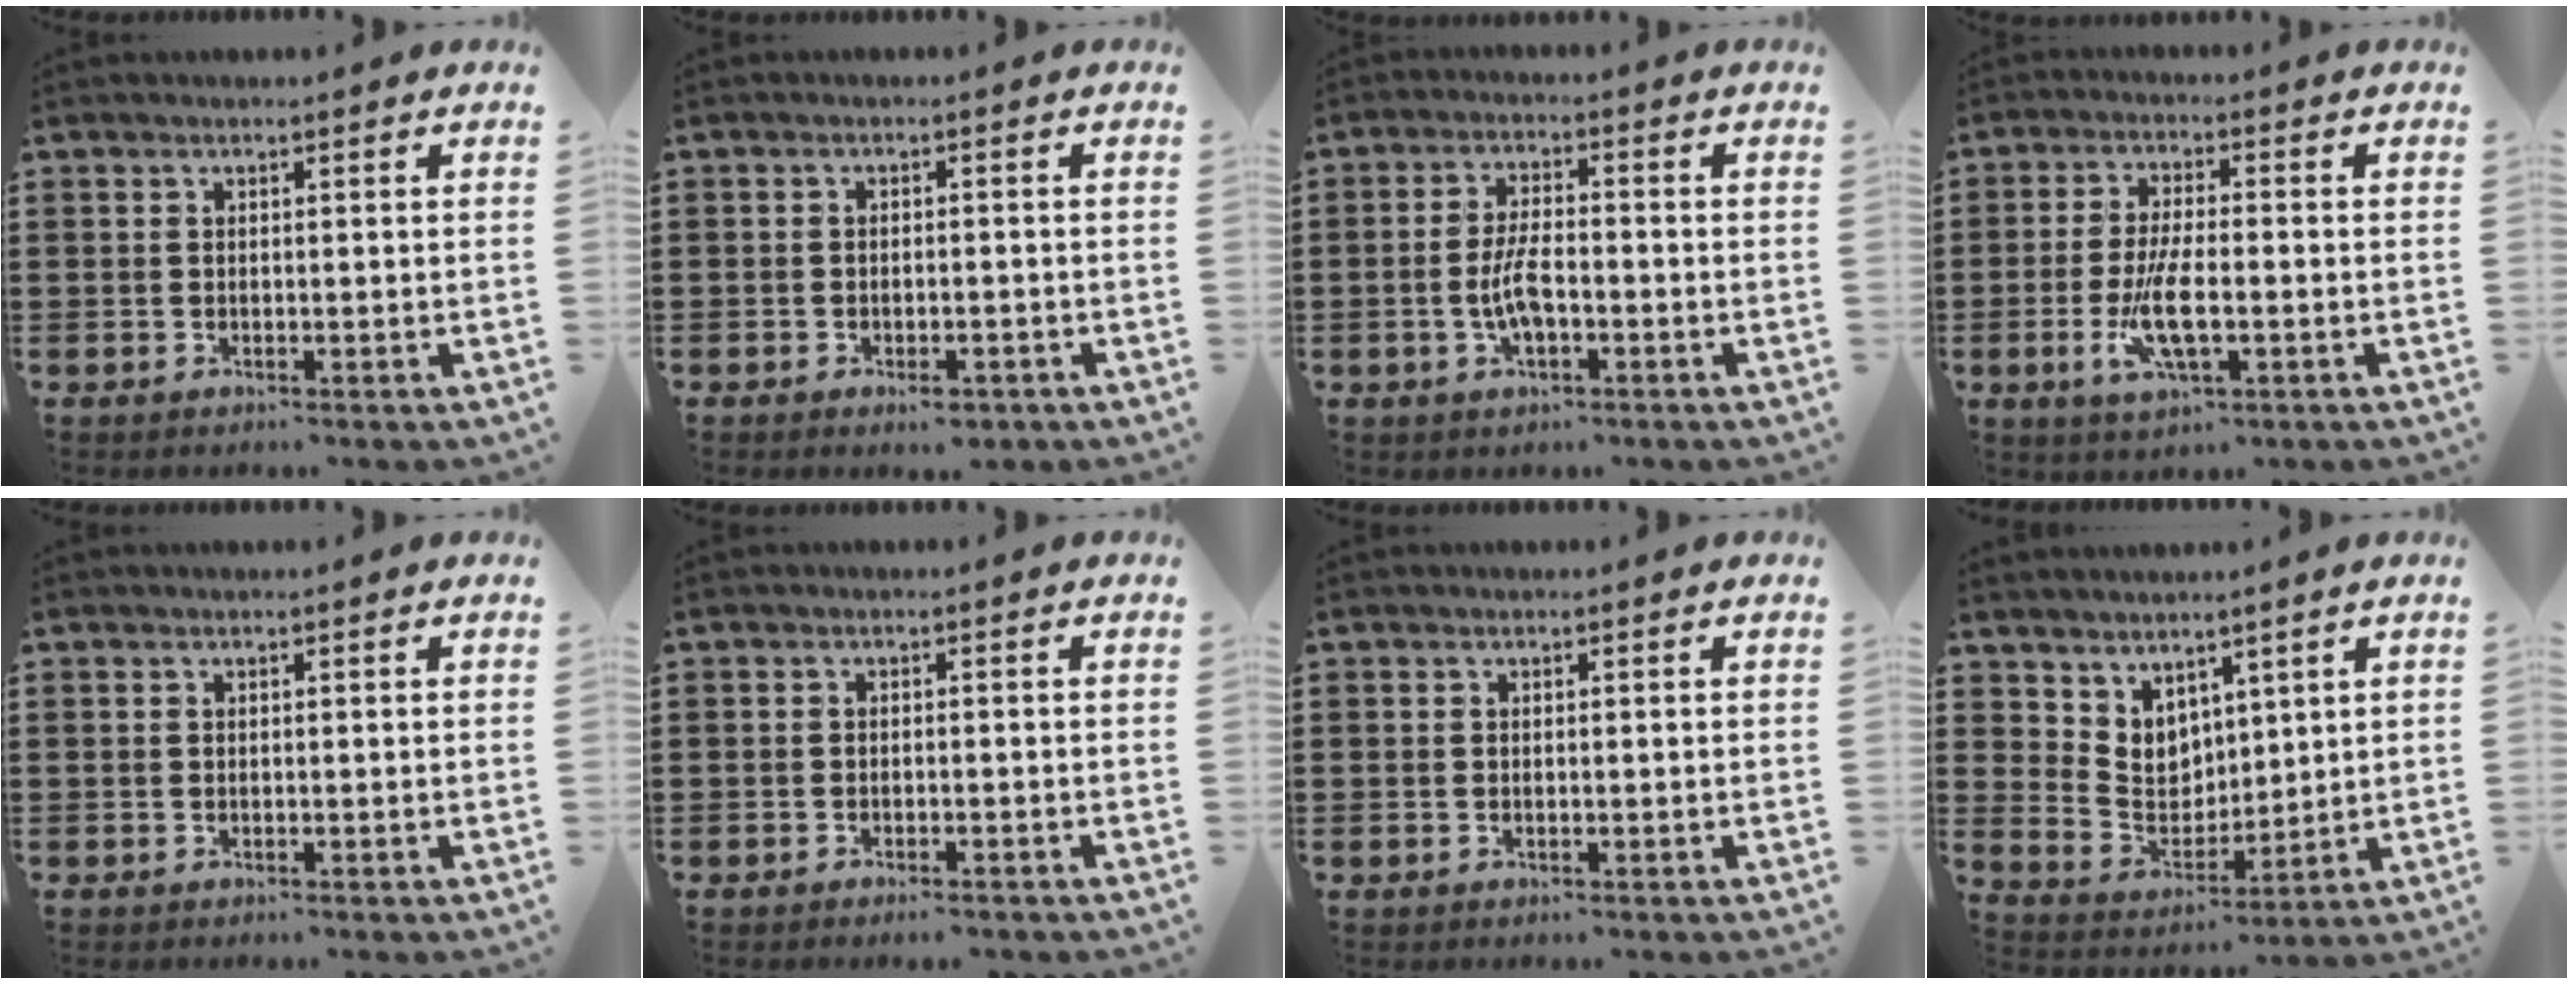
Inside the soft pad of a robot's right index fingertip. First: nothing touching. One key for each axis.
{"total": 2.1, "fx": -1.6, "fy": 0.7, "fz": 1.2, "tx": -0.023, "ty": 0.001, "tz": -0.032}
{"total": 5.4, "fx": -1.3, "fy": 1.8, "fz": 4.9, "tx": -0.106, "ty": -0.004, "tz": -0.029}
{"total": 7.8, "fx": -2.1, "fy": 2.2, "fz": 7.2, "tx": -0.154, "ty": -0.017, "tz": -0.038}
{"total": 0.0}
{"total": 1.2, "fx": -1.1, "fy": 0.1, "fz": 0.4, "tx": -0.012, "ty": -0.002, "tz": -0.021}
{"total": 0.0}
{"total": 5.0, "fx": 3.6, "fy": 3.5, "fz": 0.4, "tx": -0.032, "ty": -0.013, "tz": 0.069}